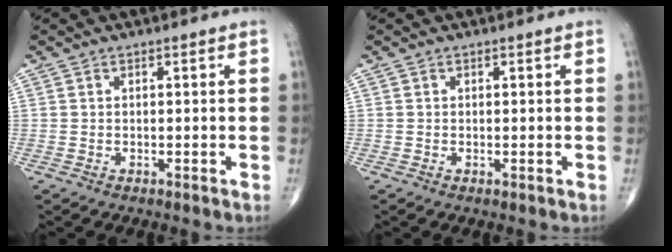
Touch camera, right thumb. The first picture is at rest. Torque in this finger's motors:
{"motor_torque": [0.01, 0.19, -0.08, -0.05, 0.03]}